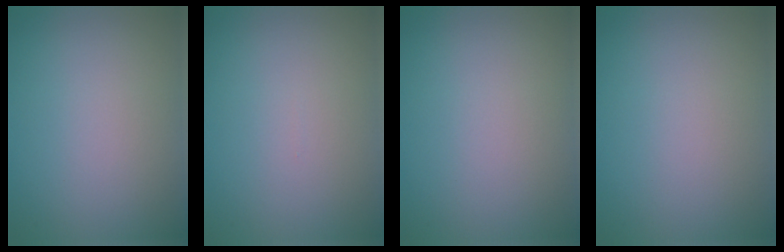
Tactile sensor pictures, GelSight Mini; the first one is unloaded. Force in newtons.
{"total": 0.0}
{"total": 0.0}
{"total": 0.0}